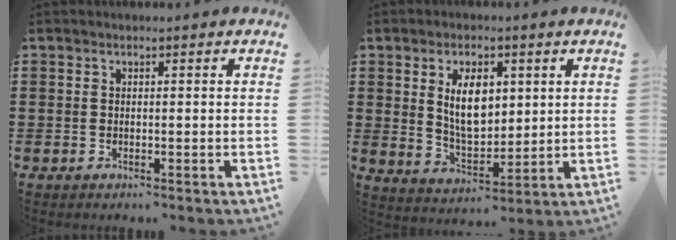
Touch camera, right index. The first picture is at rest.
{"total": 8.2, "force": [2.2, 4.6, 6.4], "torque": [-0.115, 0.004, 0.035]}